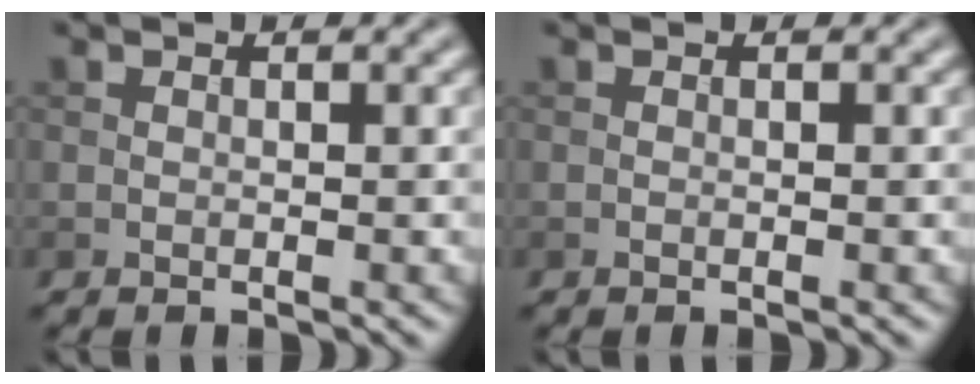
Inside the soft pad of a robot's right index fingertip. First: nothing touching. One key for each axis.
{"total": 0.0}